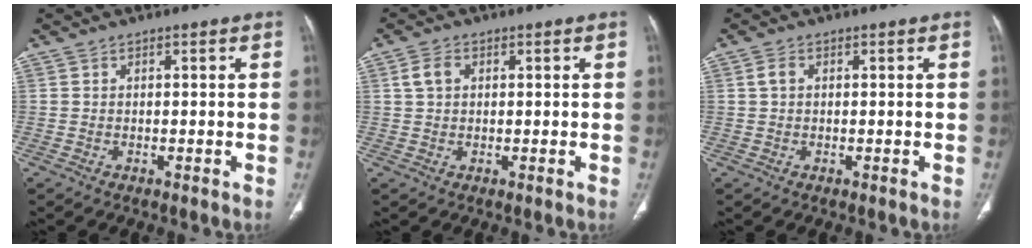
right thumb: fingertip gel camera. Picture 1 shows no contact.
{"total": 3.1, "force": [0.9, 2.2, 2.0], "torque": [-0.041, 0.007, 0.019]}
{"total": 1.6, "force": [0.3, 1.1, 1.1], "torque": [-0.024, 0.005, 0.005]}